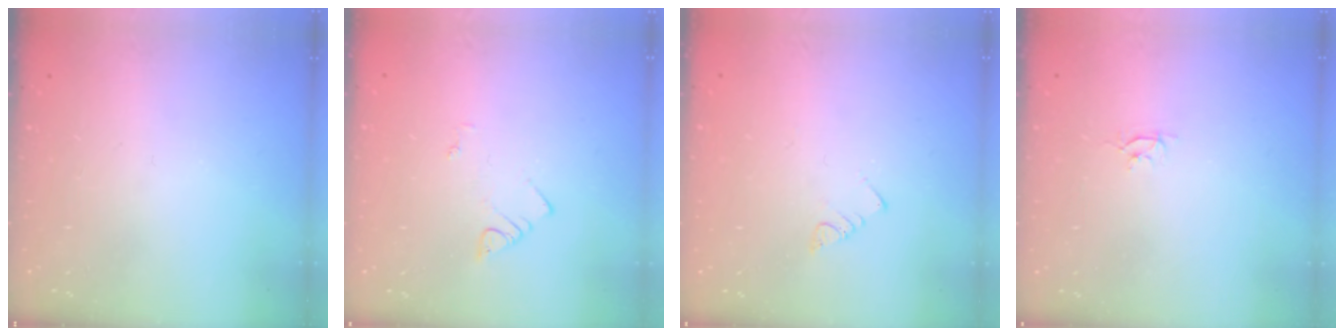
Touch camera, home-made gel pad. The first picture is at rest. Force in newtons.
{"total": 2.1, "press": 2.1, "slide": 0.4}
{"total": 3.0, "press": 3.0, "slide": 0.2}
{"total": 2.6, "press": 2.6, "slide": 0.3}